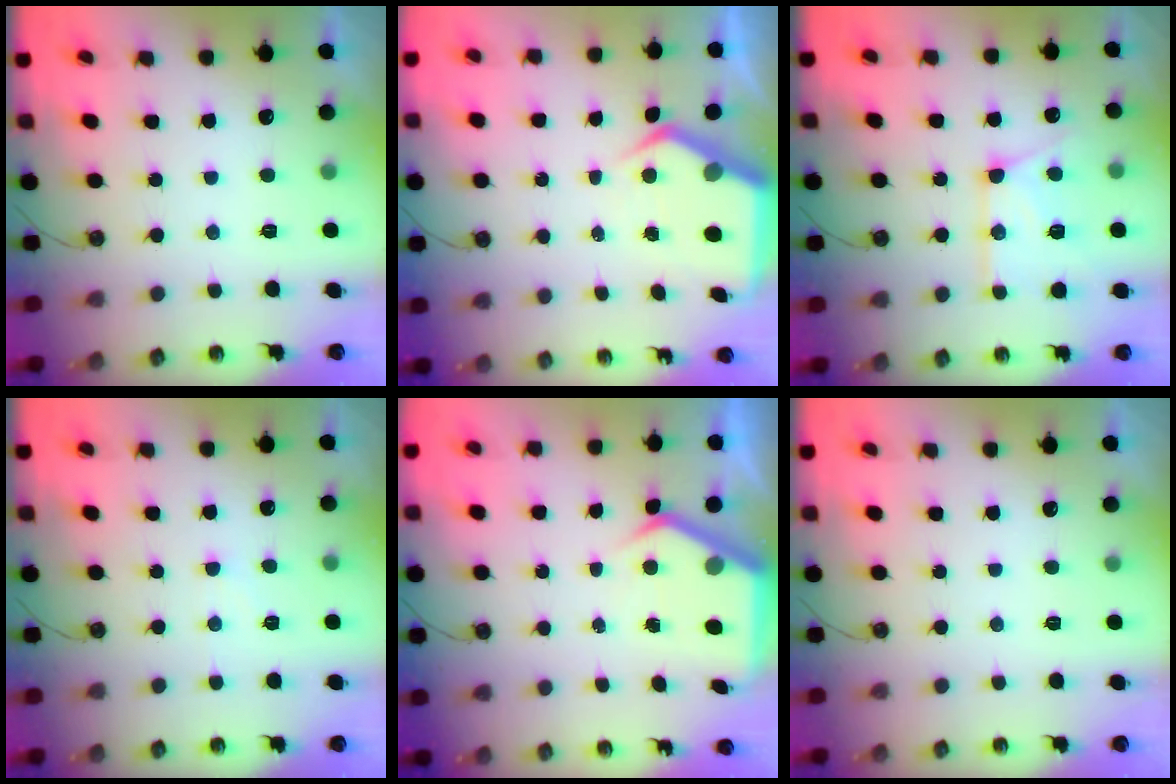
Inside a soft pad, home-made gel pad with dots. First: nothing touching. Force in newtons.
{"total": 6.7, "press": 6.7, "slide": 0.5}
{"total": 14.0, "press": 13.9, "slide": 1.6}
{"total": 3.9, "press": 3.8, "slide": 0.5}
{"total": 6.7, "press": 6.7, "slide": 0.6}
{"total": 0.0}